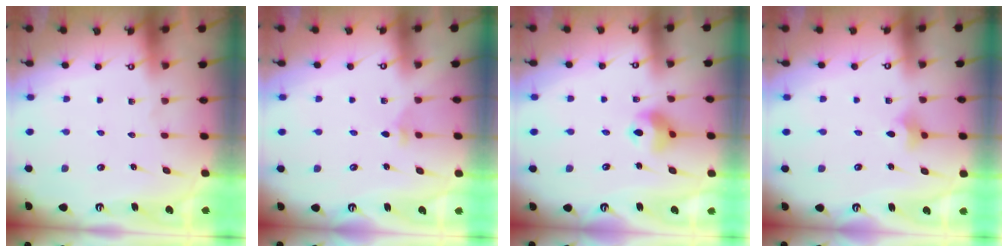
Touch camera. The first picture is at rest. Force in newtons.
{"total": 3.0, "press": 2.9, "slide": 0.9}
{"total": 9.6, "press": 9.4, "slide": 2.1}
{"total": 4.2, "press": 4.1, "slide": 0.8}